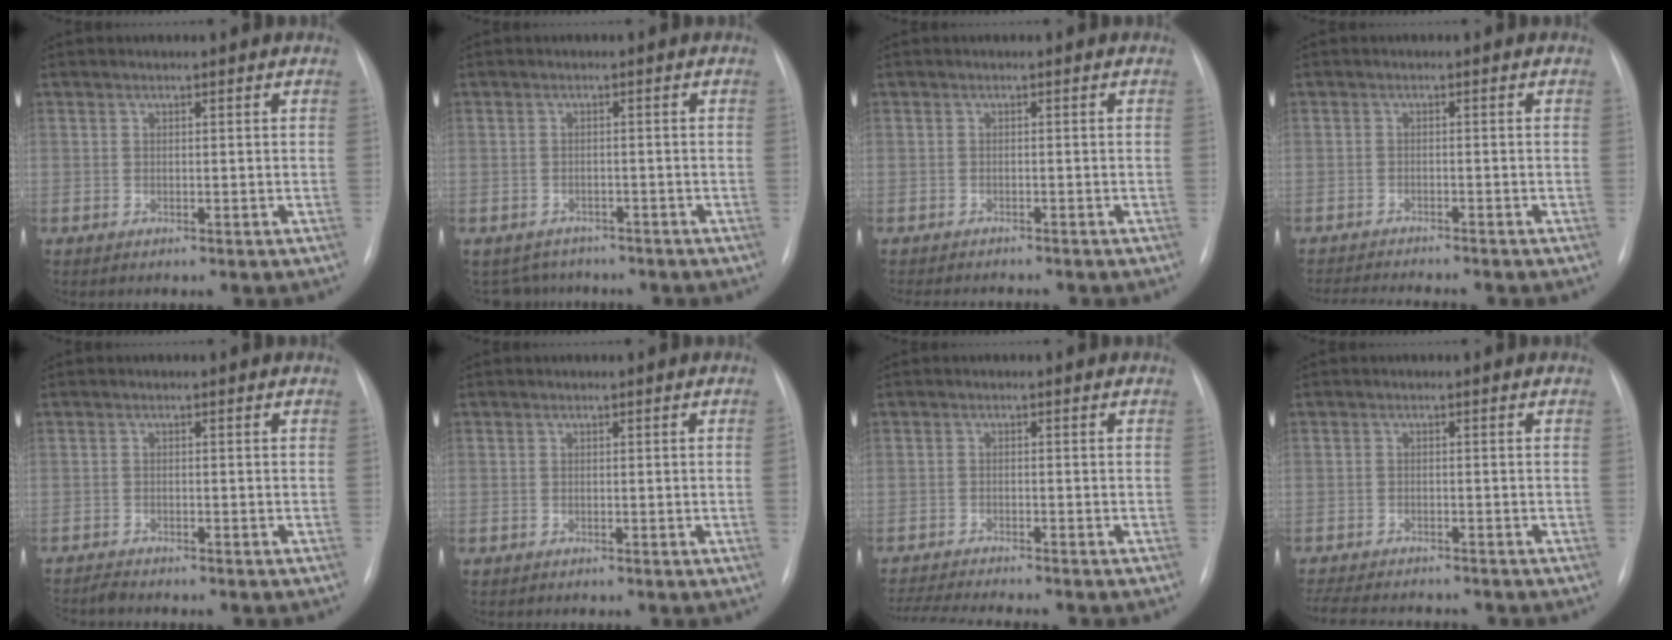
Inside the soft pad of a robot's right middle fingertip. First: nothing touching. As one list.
[{"total": 4.6, "force": [-4.1, 2.1, -0.3], "torque": [0.004, 0.004, -0.054]}, {"total": 6.3, "force": [-5.8, 0.7, 2.3], "torque": [-0.024, -0.005, -0.079]}, {"total": 8.1, "force": [-7.5, 0.1, 3.0], "torque": [-0.043, -0.014, -0.110]}, {"total": 1.9, "force": [-1.9, -0.1, 0.1], "torque": [0.000, -0.008, -0.032]}, {"total": 0.9, "force": [-0.1, -0.3, 0.8], "torque": [-0.012, -0.002, 0.002]}, {"total": 8.3, "force": [-7.5, -0.5, 3.5], "torque": [-0.054, -0.018, -0.117]}, {"total": 9.1, "force": [-8.2, 2.0, 3.3], "torque": [-0.060, -0.010, -0.118]}]